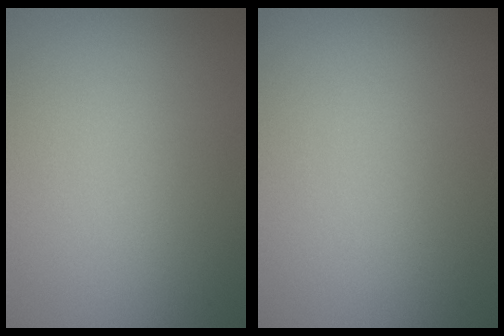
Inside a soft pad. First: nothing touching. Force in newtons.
{"total": 0.0}